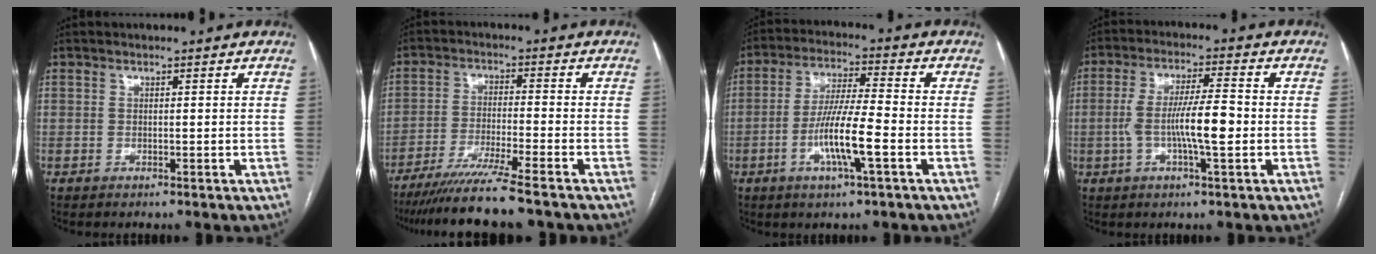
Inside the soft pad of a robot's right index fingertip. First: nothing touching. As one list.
[{"total": 10.8, "force": [-8.8, -1.1, 6.1], "torque": [-0.092, -0.036, -0.145]}, {"total": 9.8, "force": [-3.2, 0.5, 9.3], "torque": [-0.181, -0.003, -0.063]}, {"total": 8.6, "force": [-1.5, 0.8, 8.5], "torque": [-0.162, 0.008, -0.029]}]